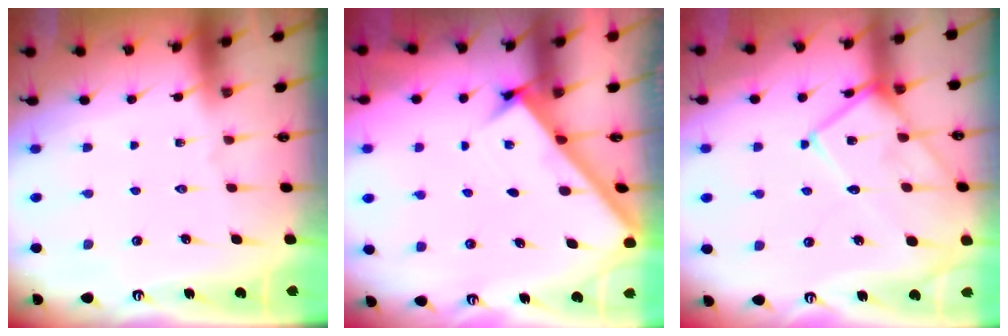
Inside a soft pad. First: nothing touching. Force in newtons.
{"total": 2.6, "press": 2.6, "slide": 0.3}
{"total": 14.0, "press": 13.9, "slide": 1.3}